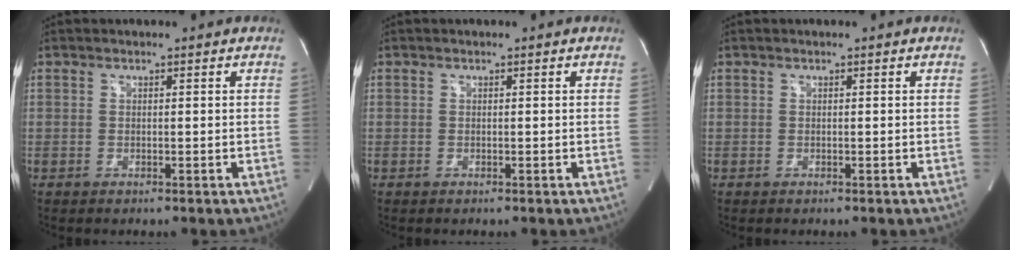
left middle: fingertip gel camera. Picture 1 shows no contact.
{"total": 0.0}
{"total": 0.0}